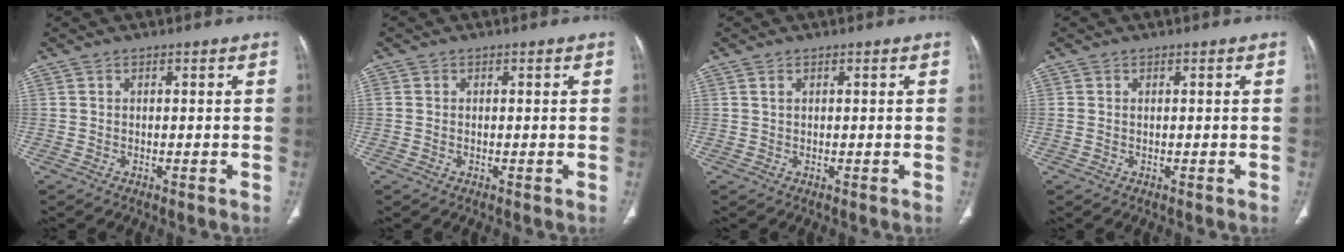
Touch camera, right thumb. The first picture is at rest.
{"total": 0.0}
{"total": 0.6, "force": [0.3, 0.3, 0.4], "torque": [-0.010, 0.001, 0.007]}
{"total": 0.7, "force": [0.1, 0.5, 0.5], "torque": [-0.022, 0.009, 0.008]}